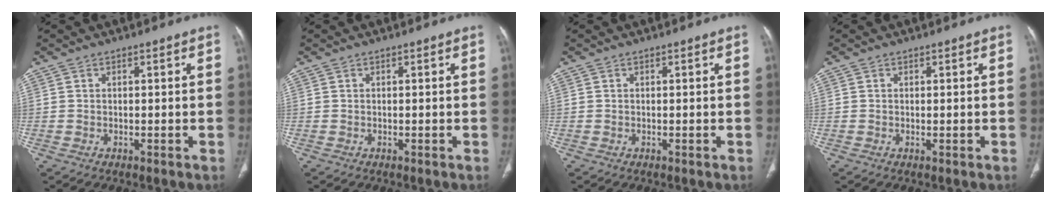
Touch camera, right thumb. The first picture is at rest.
{"total": 0.0}
{"total": 0.0}
{"total": 0.0}